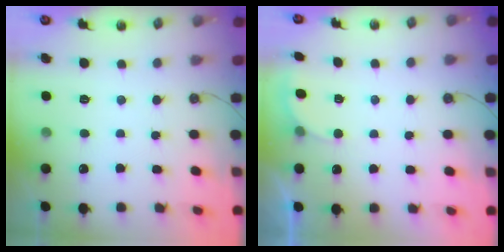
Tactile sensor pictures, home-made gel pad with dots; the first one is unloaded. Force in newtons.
{"total": 2.4, "press": 2.2, "slide": 1.0}